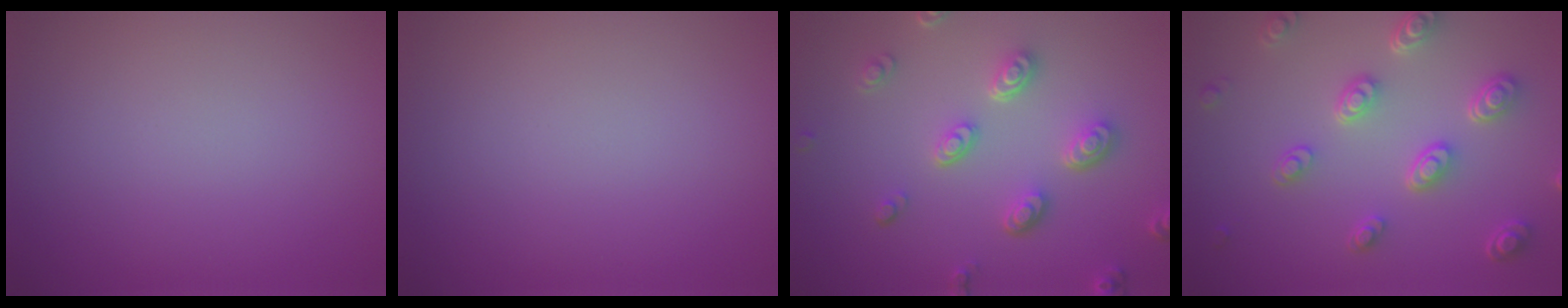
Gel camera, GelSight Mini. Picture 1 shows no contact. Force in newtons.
{"total": 0.0}
{"total": 4.1, "press": 3.4, "slide": 2.3}
{"total": 4.6, "press": 3.7, "slide": 2.8}